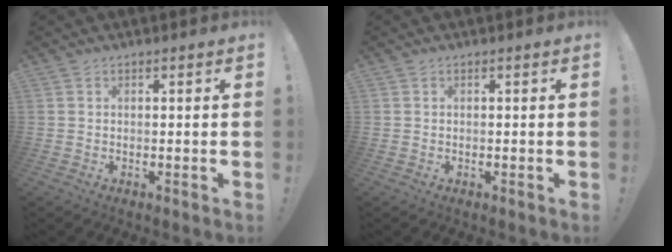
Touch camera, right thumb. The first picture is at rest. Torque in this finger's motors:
{"motor_torque": [-0.03, -0.23, 0.14, -0.36, -0.06]}